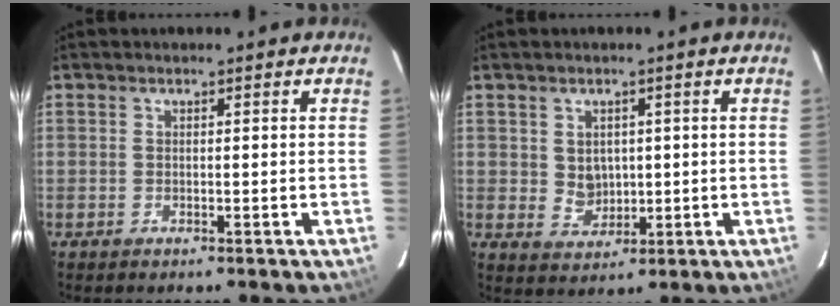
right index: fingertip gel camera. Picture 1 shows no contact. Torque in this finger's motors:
{"motor_torque": [0.36, 0.32, 0.01, 0.00]}